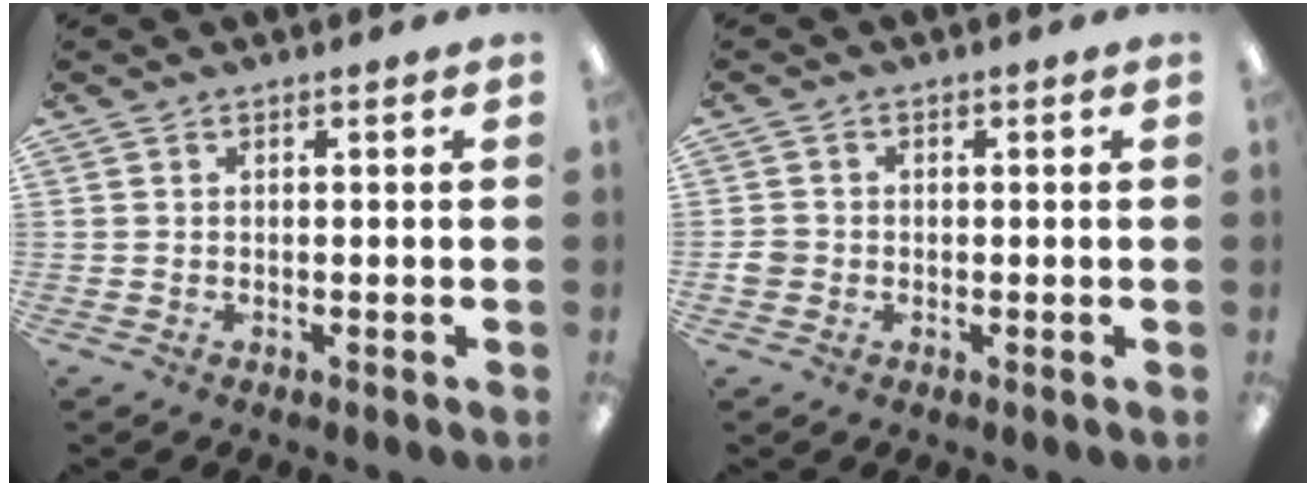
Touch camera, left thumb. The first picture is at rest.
{"total": 2.5, "force": [-0.7, 2.3, 0.6], "torque": [-0.010, 0.005, -0.015]}